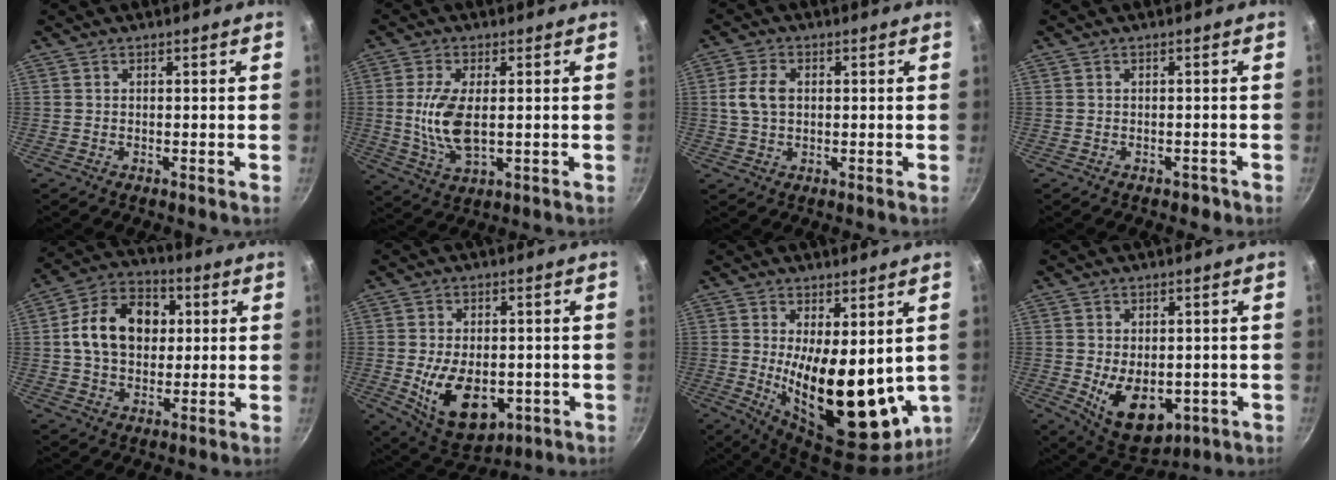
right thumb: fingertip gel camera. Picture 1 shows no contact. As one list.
[{"total": 9.6, "force": [0.3, 4.6, 8.5], "torque": [-0.171, -0.008, 0.009]}, {"total": 5.7, "force": [0.7, 3.9, 4.2], "torque": [-0.076, 0.009, 0.011]}, {"total": 1.4, "force": [-0.9, 0.9, 0.5], "torque": [0.005, 0.018, 0.001]}, {"total": 15.1, "force": [2.2, 11.1, 9.9], "torque": [-0.138, 0.020, 0.025]}, {"total": 14.3, "force": [-2.7, 8.9, 10.8], "torque": [-0.151, -0.006, -0.022]}, {"total": 19.4, "force": [0.7, 8.3, 17.5], "torque": [-0.243, -0.043, 0.033]}, {"total": 12.0, "force": [-2.2, 7.7, 8.9], "torque": [-0.105, -0.013, -0.008]}]